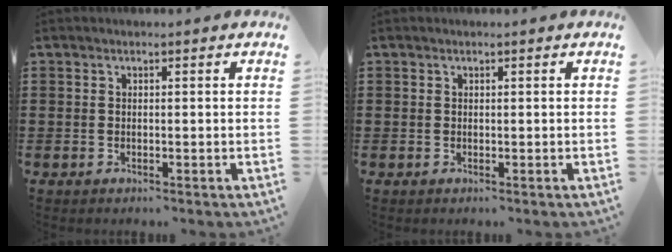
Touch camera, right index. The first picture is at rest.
{"total": 0.0}